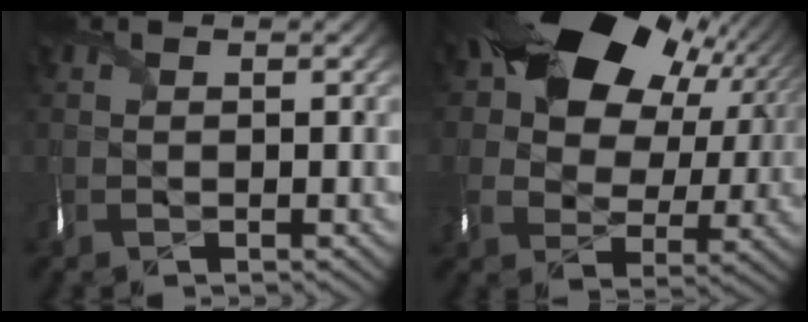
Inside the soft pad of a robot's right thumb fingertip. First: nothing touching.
{"total": 17.8, "force": [6.9, 12.9, 10.1], "torque": [-0.182, 0.023, 0.121]}